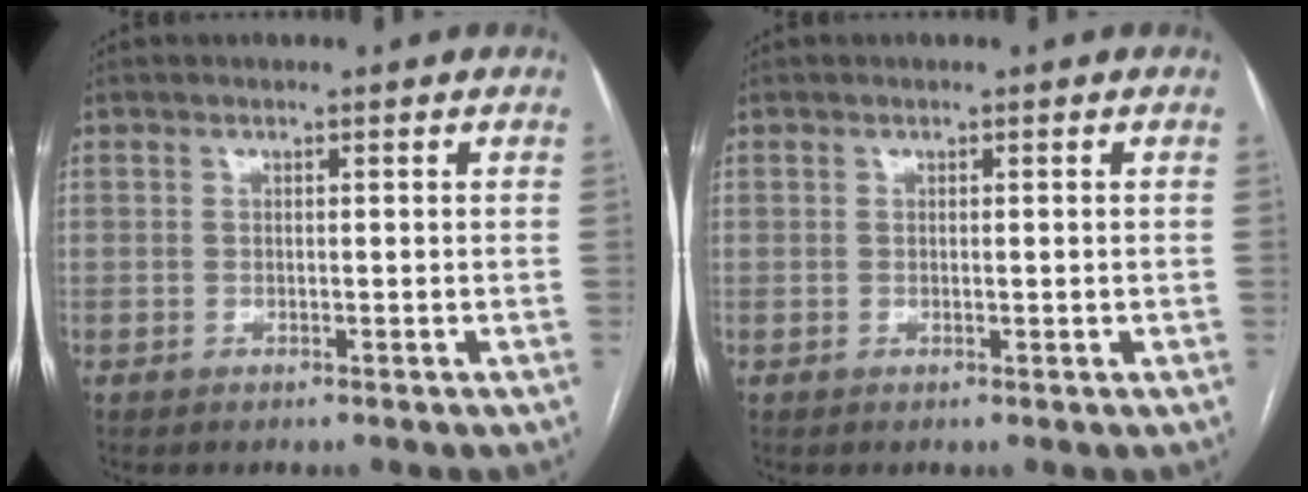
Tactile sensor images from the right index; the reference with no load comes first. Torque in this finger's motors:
{"motor_torque": [-0.21, 0.27, 0.04, 0.01]}